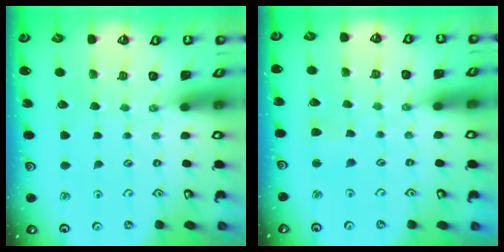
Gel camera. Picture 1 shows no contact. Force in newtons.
{"total": 2.8, "press": 2.7, "slide": 0.4}